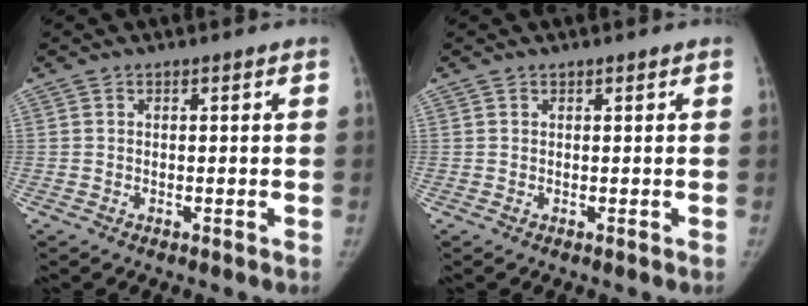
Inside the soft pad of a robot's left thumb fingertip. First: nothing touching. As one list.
[{"total": 0.0}]